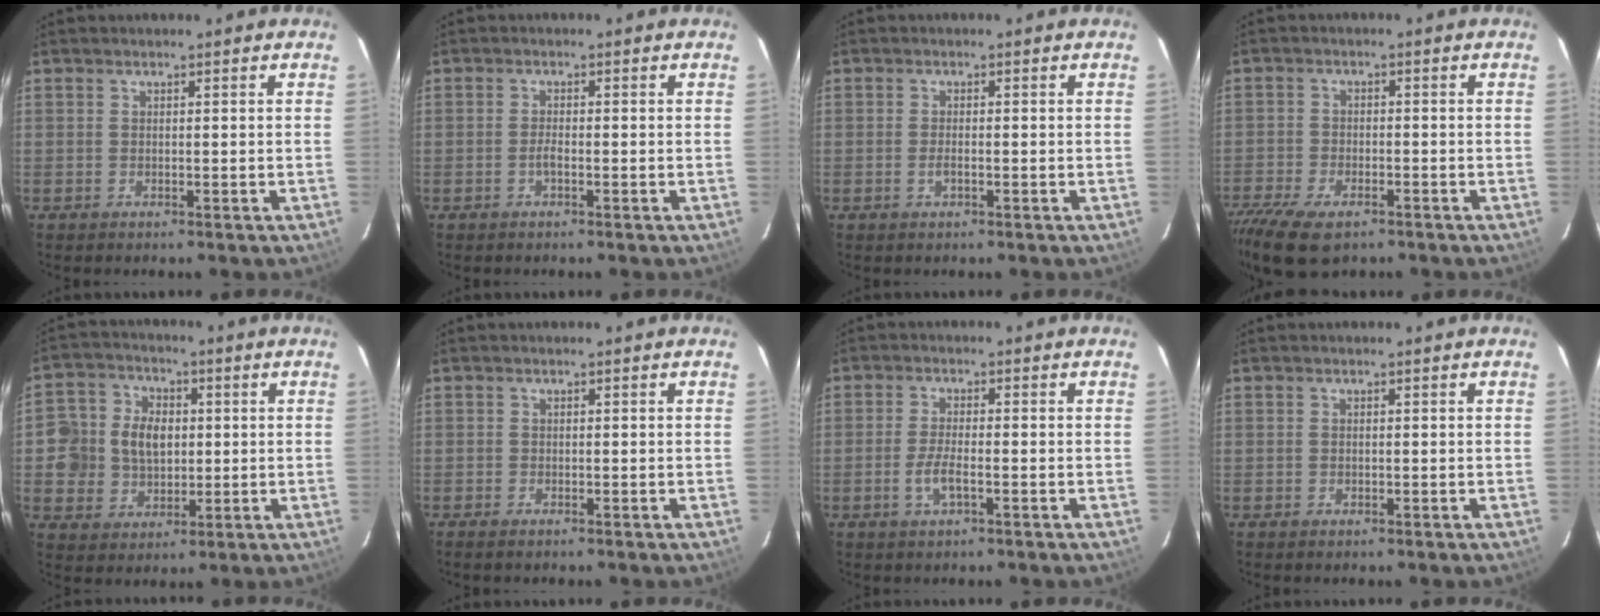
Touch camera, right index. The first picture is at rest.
{"total": 1.6, "force": [-0.6, 0.5, 1.4], "torque": [-0.029, 0.002, -0.013]}
{"total": 1.8, "force": [-0.6, 0.7, 1.5], "torque": [-0.032, -0.001, -0.011]}
{"total": 12.2, "force": [-8.6, 5.4, 6.8], "torque": [-0.169, -0.037, -0.153]}
{"total": 10.8, "force": [0.6, 9.7, 4.8], "torque": [-0.118, 0.023, 0.014]}
{"total": 1.1, "force": [-0.9, 0.4, 0.4], "torque": [-0.010, -0.004, -0.019]}
{"total": 4.3, "force": [-1.6, 1.2, 3.8], "torque": [-0.081, -0.003, -0.031]}
{"total": 0.7, "force": [-0.1, 0.5, 0.5], "torque": [-0.008, 0.001, -0.001]}